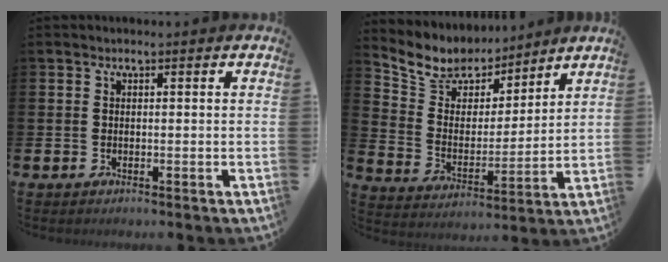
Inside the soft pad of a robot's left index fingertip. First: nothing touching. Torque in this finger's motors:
{"motor_torque": [-0.12, -0.63, 0.29, 0.04]}